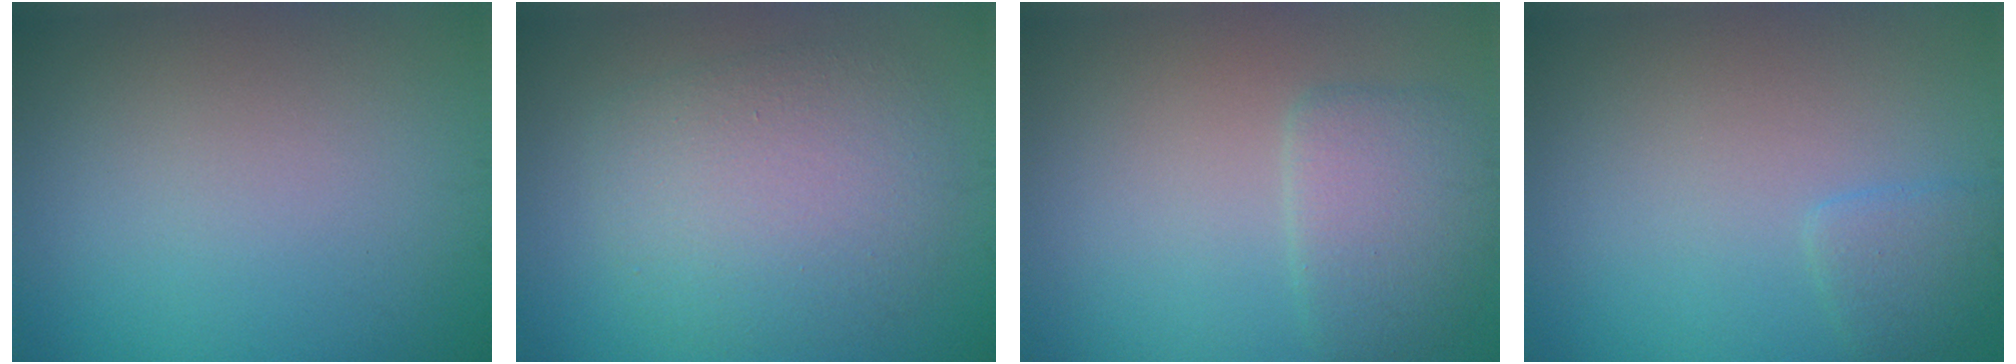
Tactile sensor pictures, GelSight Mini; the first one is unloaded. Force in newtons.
{"total": 5.5, "press": 5.5, "slide": 0.2}
{"total": 3.1, "press": 3.1, "slide": 0.2}
{"total": 1.5, "press": 1.5, "slide": 0.2}